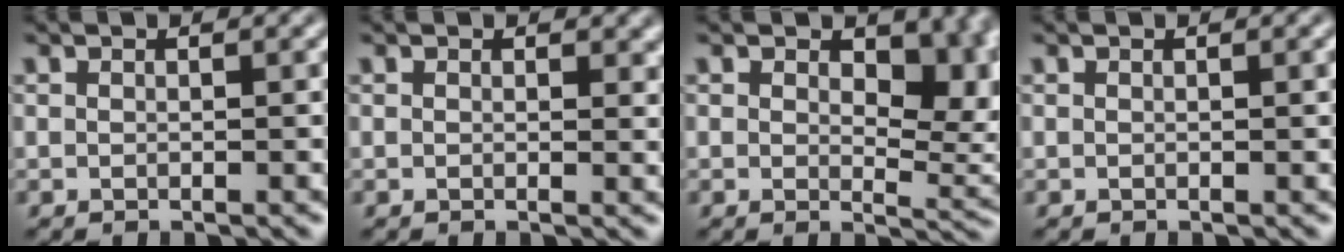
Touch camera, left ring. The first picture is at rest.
{"total": 1.6, "force": [0.5, 1.0, 1.2], "torque": [-0.009, -0.003, 0.004]}
{"total": 7.3, "force": [1.9, 4.1, 5.7], "torque": [-0.076, -0.010, 0.029]}
{"total": 0.7, "force": [0.1, 0.1, 0.6], "torque": [-0.007, 0.000, 0.001]}